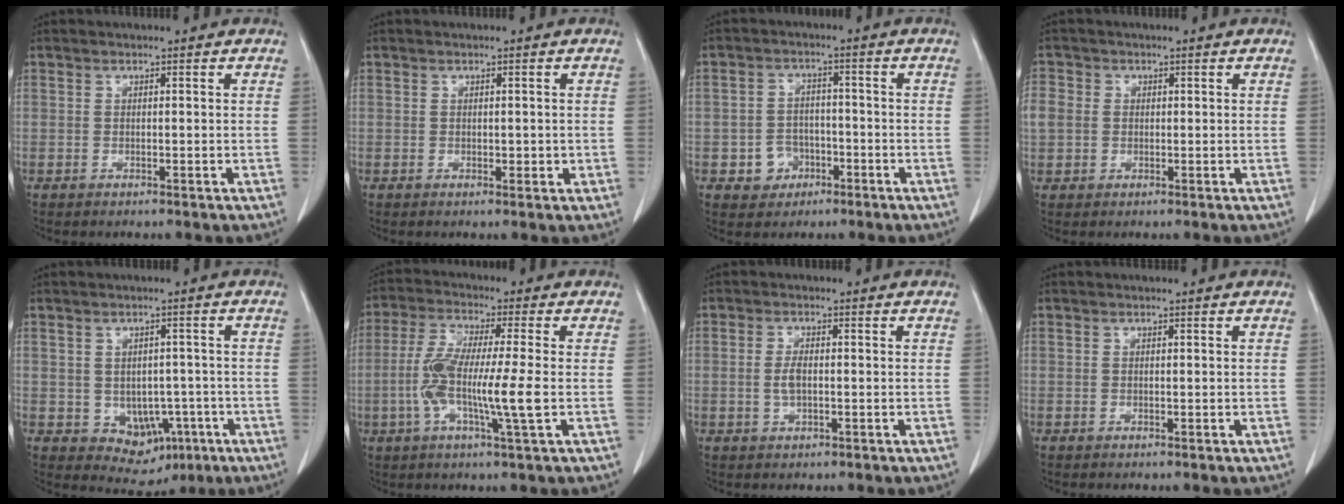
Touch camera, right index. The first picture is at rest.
{"total": 1.5, "force": [0.0, 0.9, 1.2], "torque": [-0.014, -0.002, 0.002]}
{"total": 4.7, "force": [-2.0, 4.1, 1.2], "torque": [-0.014, 0.011, -0.025]}
{"total": 6.3, "force": [0.8, 5.7, 2.6], "torque": [-0.082, 0.019, 0.019]}
{"total": 6.5, "force": [-1.9, 5.0, 3.7], "torque": [-0.041, 0.007, -0.011]}
{"total": 10.7, "force": [-1.6, 0.3, 10.5], "torque": [-0.206, -0.006, -0.040]}
{"total": 2.5, "force": [-0.4, 1.0, 2.2], "torque": [-0.049, 0.001, -0.005]}
{"total": 0.0}